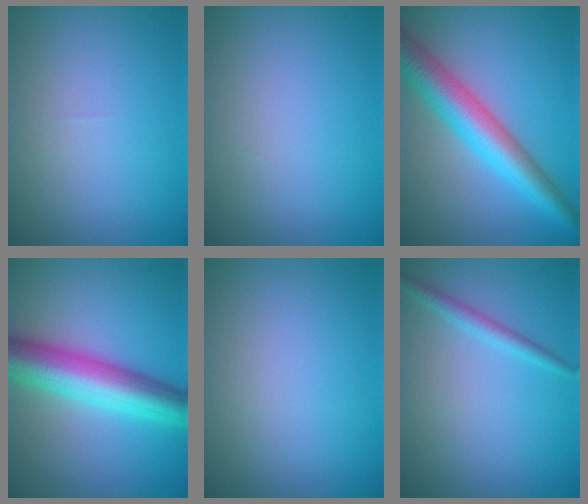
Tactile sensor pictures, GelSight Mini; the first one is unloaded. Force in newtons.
{"total": 0.0}
{"total": 6.6, "press": 6.6, "slide": 0.1}
{"total": 8.0, "press": 8.0, "slide": 0.3}
{"total": 0.0}
{"total": 1.6, "press": 1.6, "slide": 0.1}